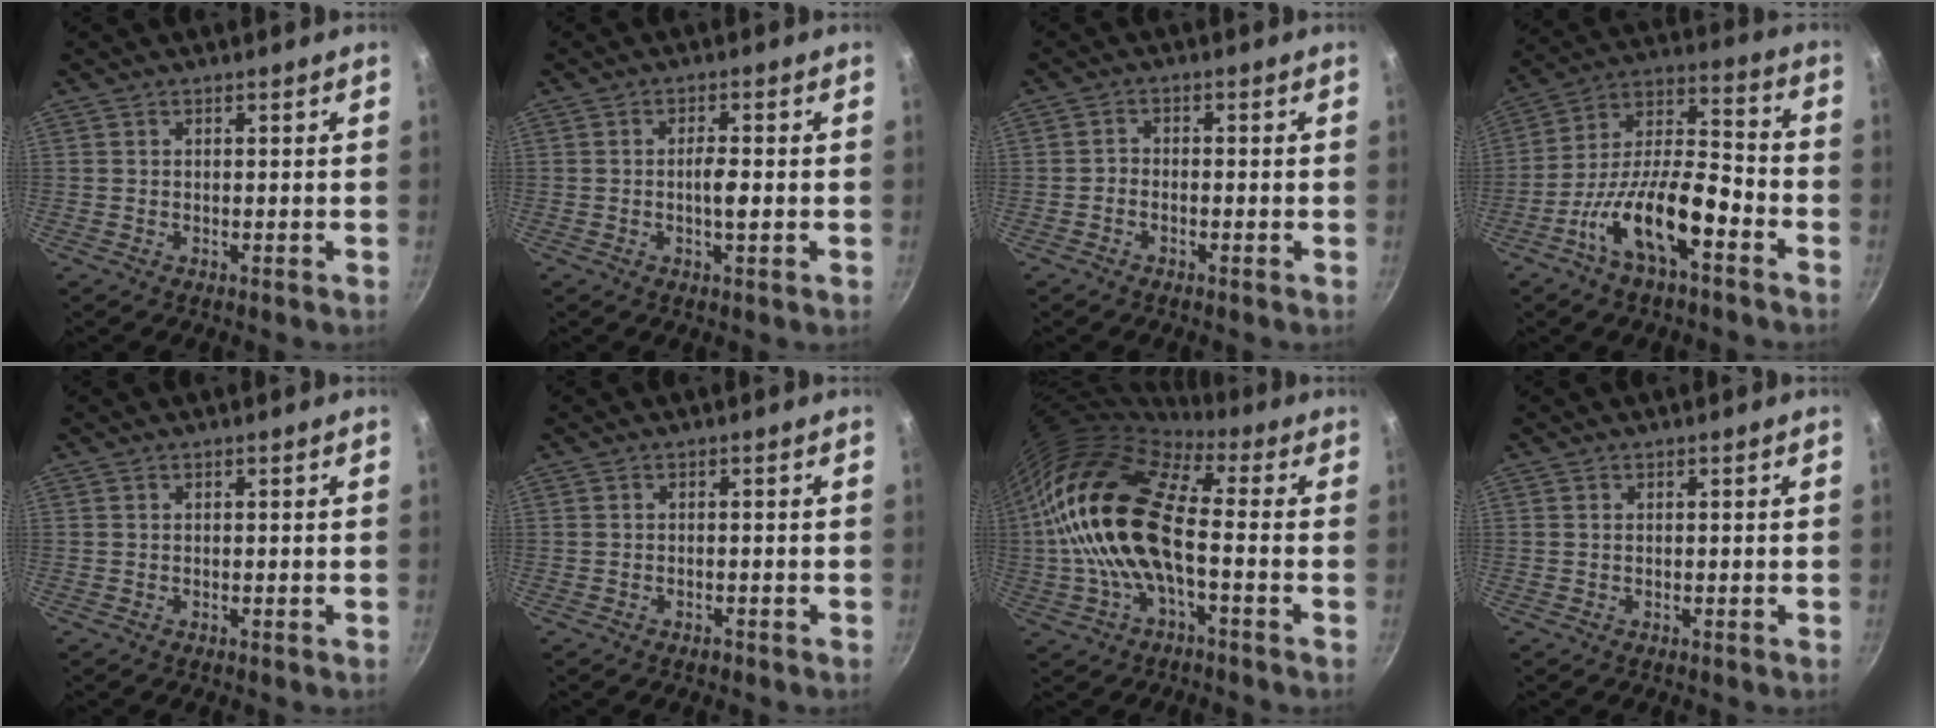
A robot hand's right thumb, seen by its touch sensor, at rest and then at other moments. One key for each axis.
{"total": 3.4, "fx": -0.5, "fy": 0.8, "fz": 3.3, "tx": -0.060, "ty": 0.003, "tz": -0.011}
{"total": 1.7, "fx": -1.2, "fy": 0.9, "fz": 0.8, "tx": -0.017, "ty": 0.013, "tz": -0.025}
{"total": 16.5, "fx": -8.0, "fy": 6.2, "fz": 13.0, "tx": -0.216, "ty": 0.059, "tz": -0.154}
{"total": 0.0}
{"total": 0.8, "fx": -0.6, "fy": 0.4, "fz": 0.3, "tx": -0.009, "ty": 0.007, "tz": -0.007}
{"total": 20.3, "fx": -0.7, "fy": 9.4, "fz": 18.0, "tx": -0.328, "ty": 0.028, "tz": -0.023}
{"total": 0.0}